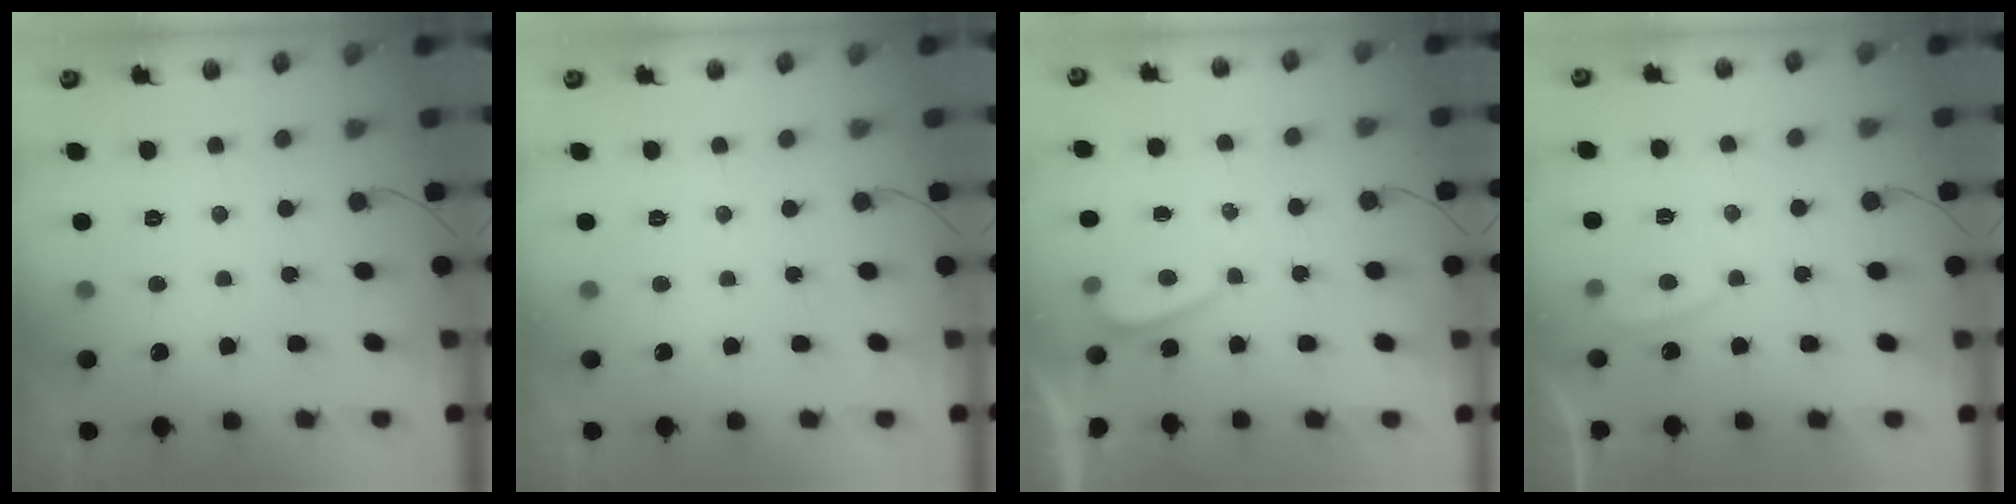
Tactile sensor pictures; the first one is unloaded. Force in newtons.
{"total": 0.0}
{"total": 0.6, "press": 0.4, "slide": 0.5}
{"total": 2.4, "press": 2.3, "slide": 0.7}